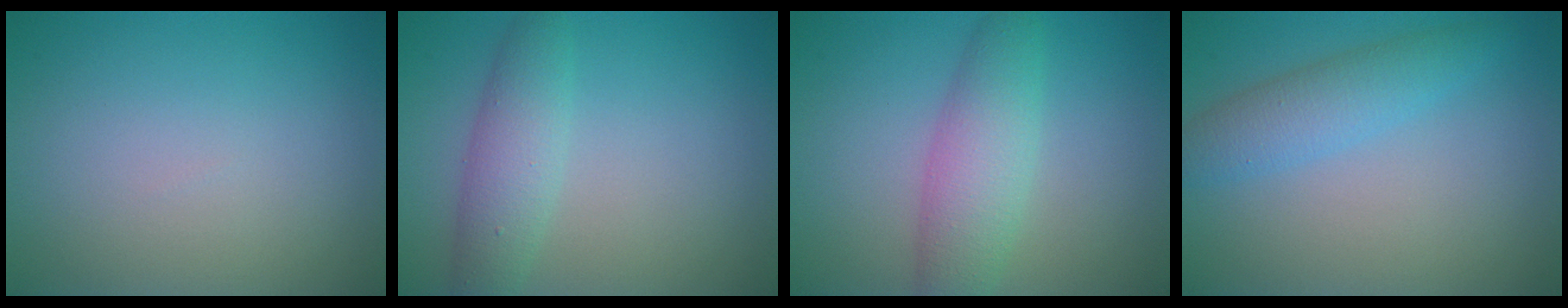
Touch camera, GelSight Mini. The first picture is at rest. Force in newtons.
{"total": 3.4, "press": 3.4, "slide": 0.1}
{"total": 4.4, "press": 4.4, "slide": 0.1}
{"total": 3.2, "press": 3.2, "slide": 0.1}